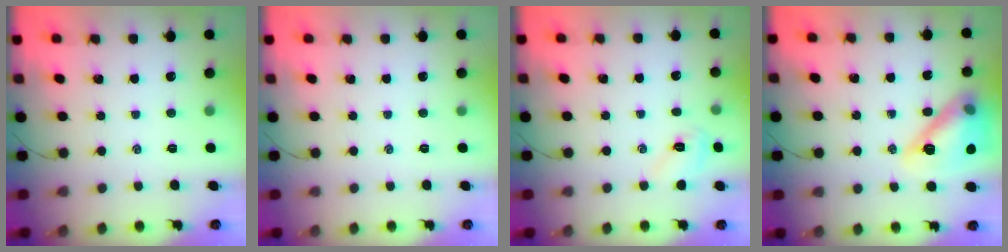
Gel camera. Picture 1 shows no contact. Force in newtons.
{"total": 0.0}
{"total": 5.5, "press": 5.3, "slide": 1.4}
{"total": 17.4, "press": 17.1, "slide": 3.0}